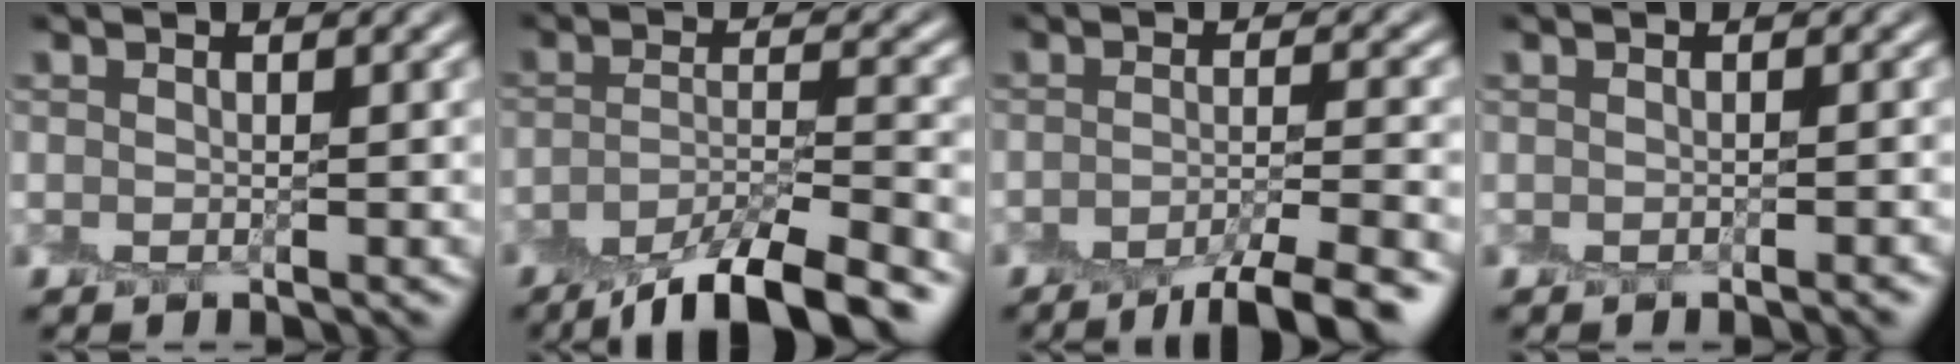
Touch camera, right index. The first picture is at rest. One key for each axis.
{"total": 7.9, "fx": -5.9, "fy": 2.0, "fz": 4.9, "tx": -0.072, "ty": -0.004, "tz": -0.102}
{"total": 5.7, "fx": -4.1, "fy": 0.9, "fz": 3.8, "tx": -0.051, "ty": -0.005, "tz": -0.062}
{"total": 1.2, "fx": -1.1, "fy": -0.1, "fz": 0.4, "tx": -0.001, "ty": -0.007, "tz": -0.015}